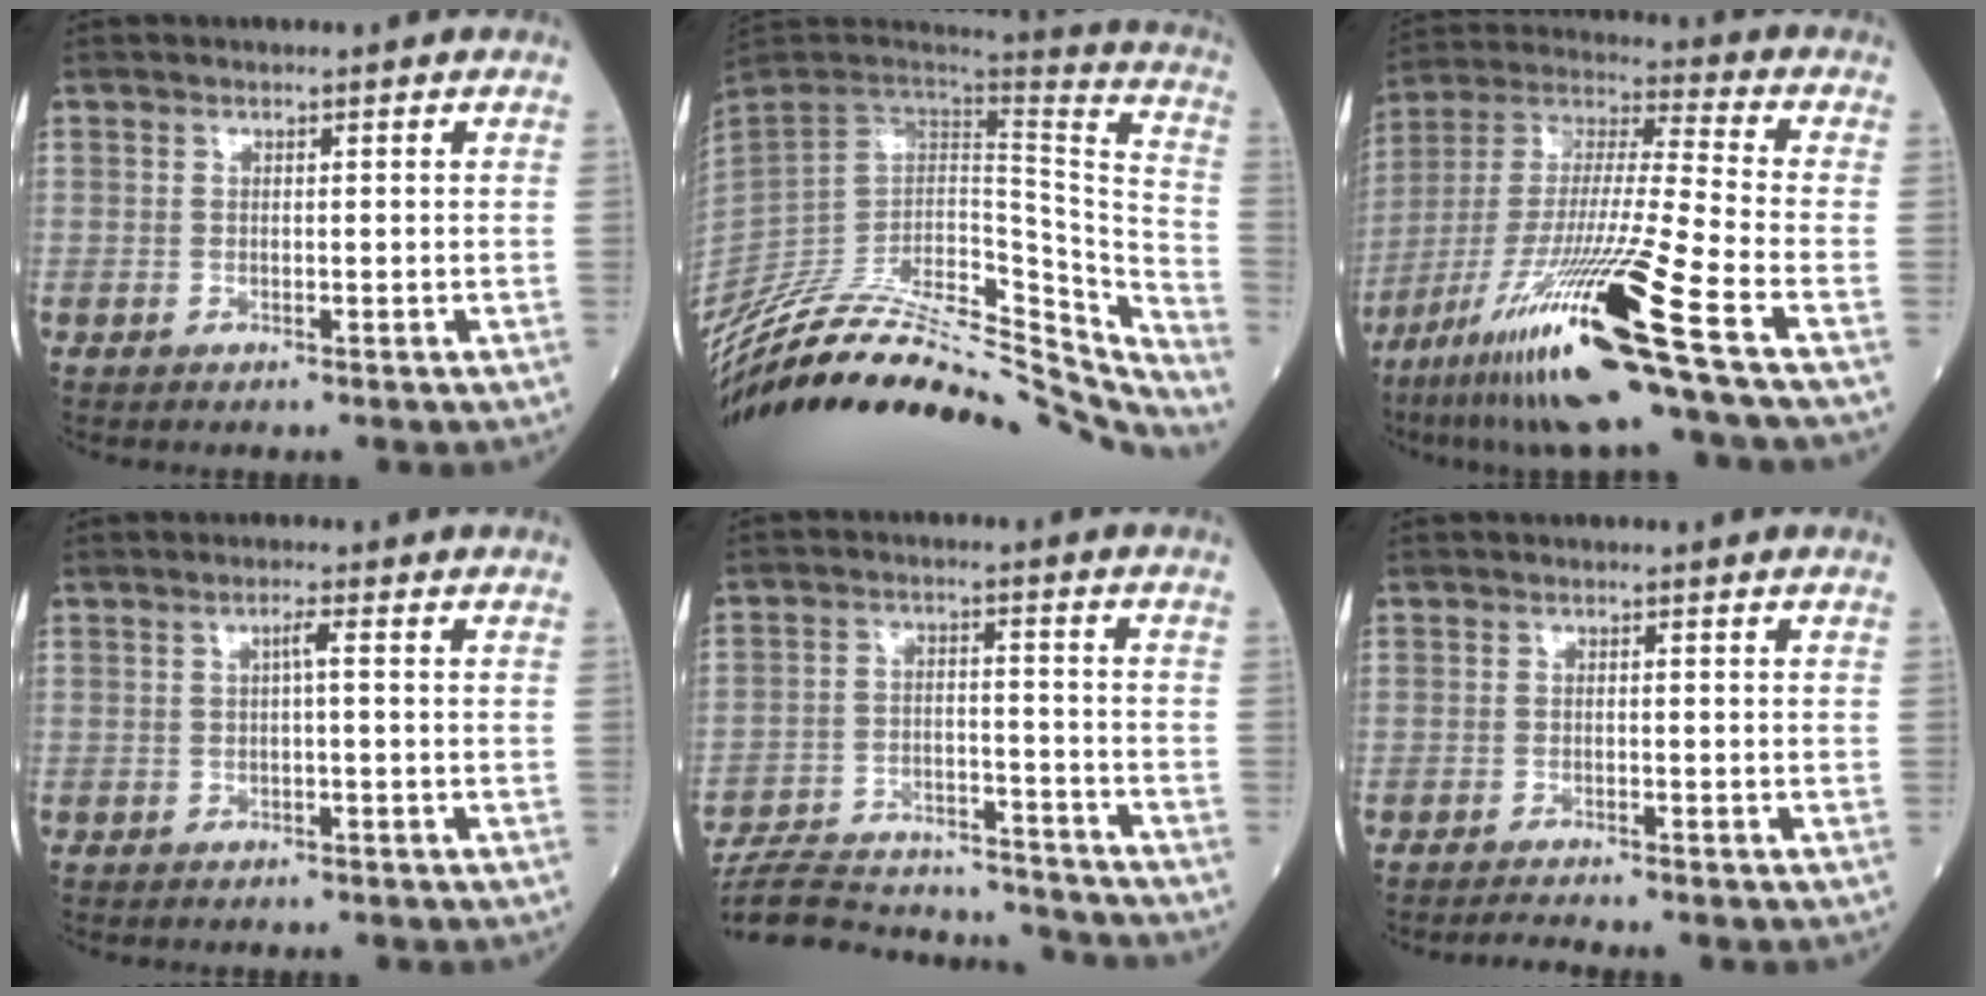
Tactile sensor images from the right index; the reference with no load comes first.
{"total": 41.6, "force": [-36.8, 9.7, 17.0], "torque": [-0.248, -0.052, -0.520]}
{"total": 22.6, "force": [-12.6, -0.9, 18.7], "torque": [-0.369, -0.047, -0.236]}
{"total": 1.4, "force": [0.1, -0.1, 1.4], "torque": [-0.026, 0.003, 0.000]}
{"total": 19.2, "force": [-18.4, 3.0, 4.6], "torque": [-0.106, 0.002, -0.273]}
{"total": 1.8, "force": [-1.7, -0.6, 0.1], "torque": [-0.008, -0.009, -0.032]}